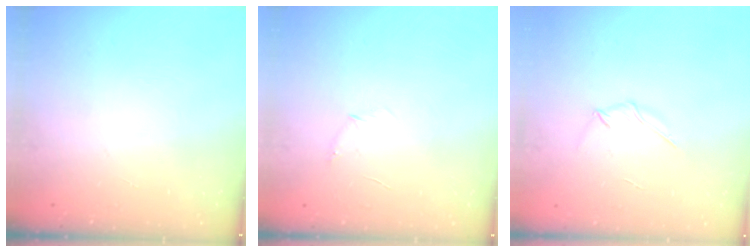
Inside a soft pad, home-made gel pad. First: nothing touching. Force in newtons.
{"total": 3.7, "press": 3.6, "slide": 1.0}
{"total": 3.3, "press": 3.2, "slide": 0.9}